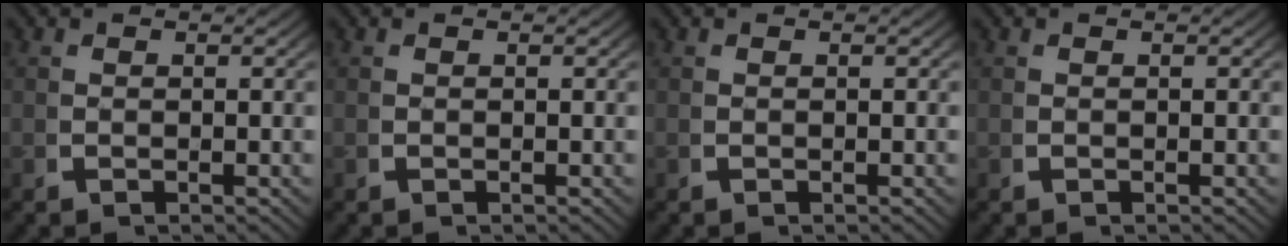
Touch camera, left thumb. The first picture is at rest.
{"total": 0.0}
{"total": 0.0}
{"total": 0.0}